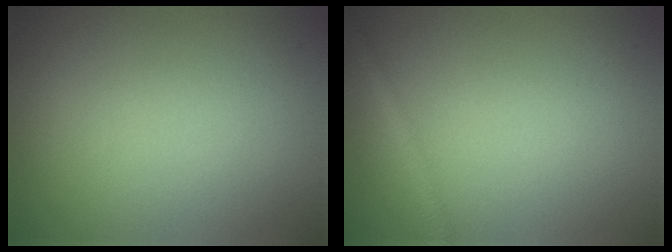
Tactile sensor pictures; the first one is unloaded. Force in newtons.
{"total": 1.3, "press": 1.3, "slide": 0.0}